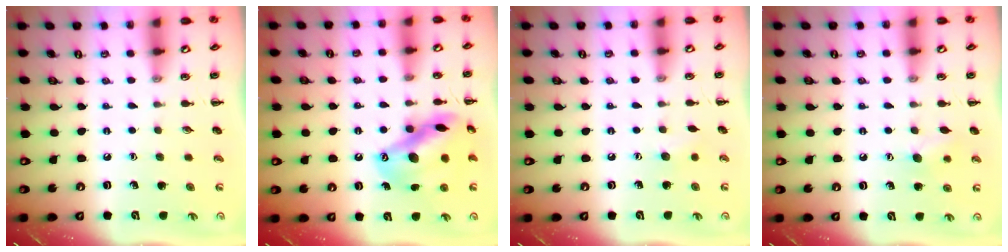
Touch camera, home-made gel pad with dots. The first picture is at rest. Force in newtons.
{"total": 17.2, "press": 17.0, "slide": 2.3}
{"total": 4.3, "press": 4.2, "slide": 1.2}
{"total": 7.6, "press": 7.4, "slide": 1.7}